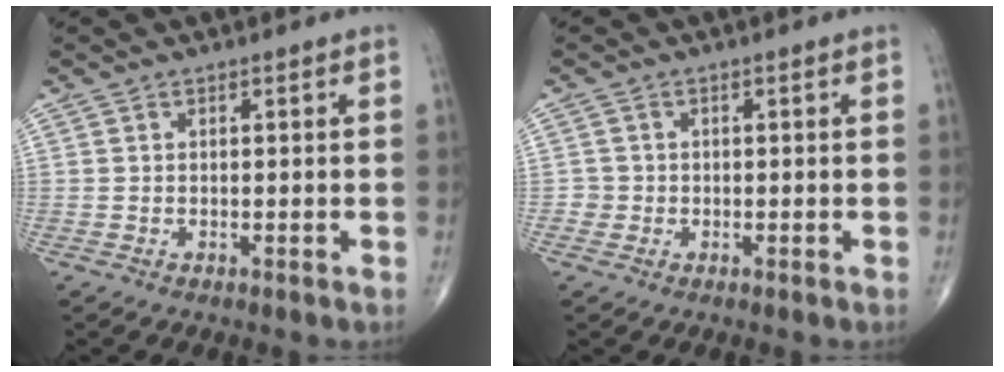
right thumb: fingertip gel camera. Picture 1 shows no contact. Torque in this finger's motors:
{"motor_torque": [0.36, 0.22, 0.07, 0.20, -0.02]}